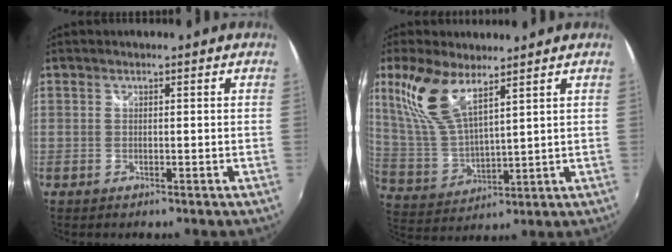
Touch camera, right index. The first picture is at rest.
{"total": 12.0, "force": [7.3, 4.2, 8.5], "torque": [-0.181, 0.009, 0.158]}